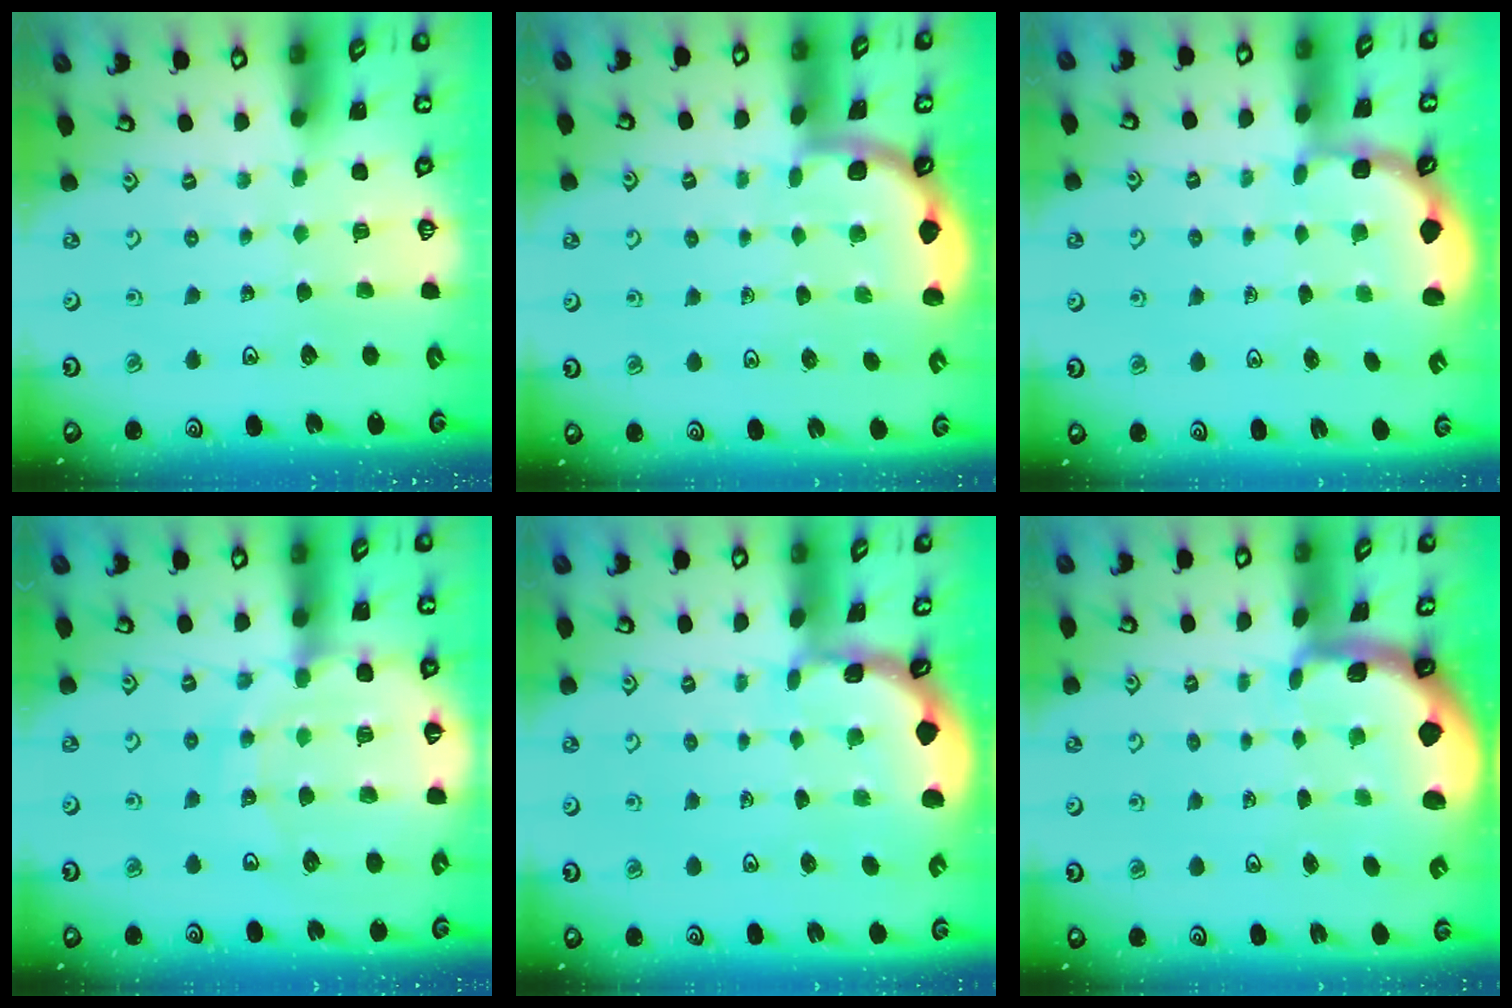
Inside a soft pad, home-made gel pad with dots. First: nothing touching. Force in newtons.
{"total": 1.8, "press": 1.8, "slide": 0.0}
{"total": 2.7, "press": 2.1, "slide": 1.7}
{"total": 13.0, "press": 12.9, "slide": 1.6}
{"total": 1.5, "press": 1.5, "slide": 0.2}
{"total": 1.9, "press": 1.9, "slide": 0.4}